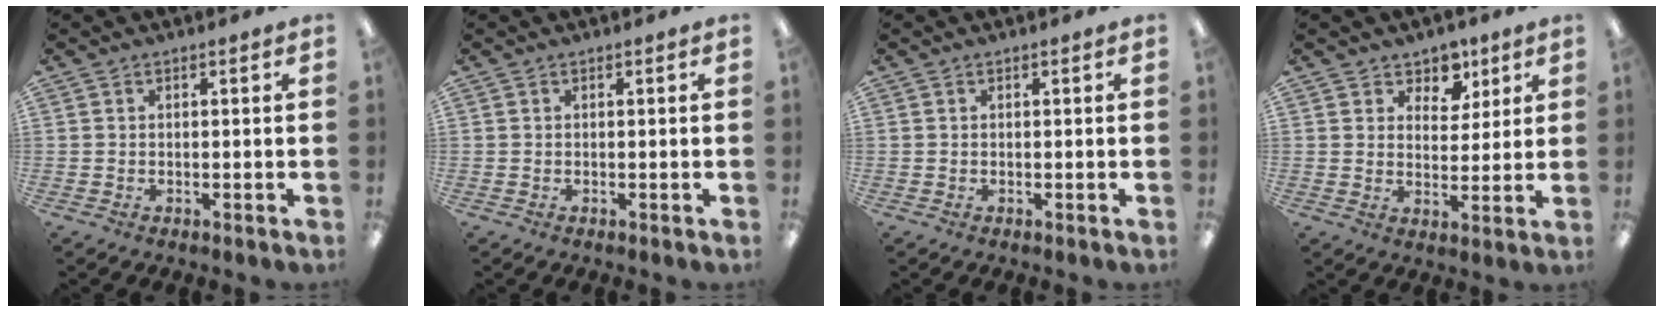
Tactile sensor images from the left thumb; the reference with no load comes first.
{"total": 0.0}
{"total": 0.0}
{"total": 6.7, "force": [4.6, 4.8, 1.3], "torque": [-0.011, -0.026, 0.080]}